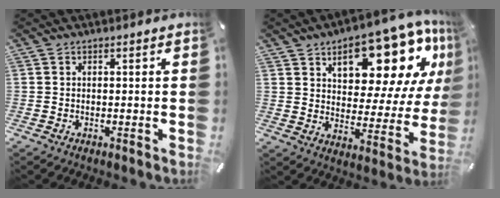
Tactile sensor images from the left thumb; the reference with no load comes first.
{"total": 19.6, "force": [12.2, 9.6, 11.9], "torque": [-0.157, -0.083, 0.201]}